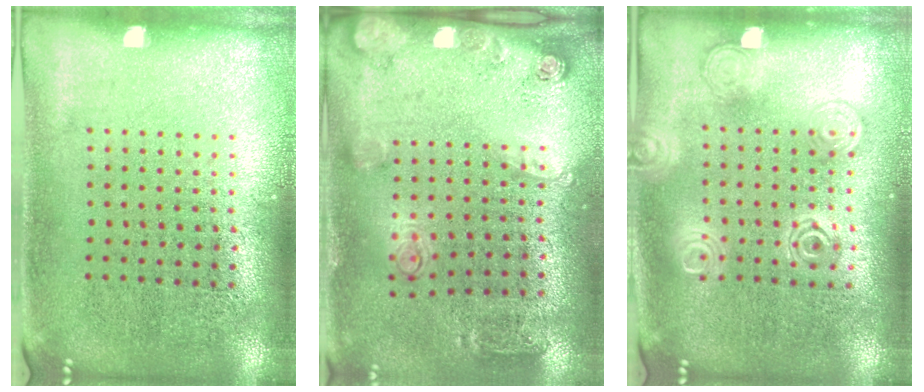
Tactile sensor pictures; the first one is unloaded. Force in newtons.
{"total": 2.0, "press": 1.4, "slide": 1.4}
{"total": 1.3, "press": 1.3, "slide": 0.1}